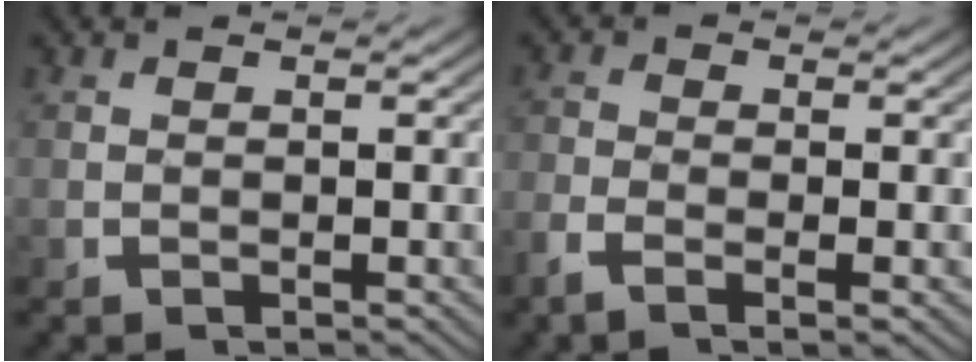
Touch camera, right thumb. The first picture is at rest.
{"total": 2.1, "force": [-1.1, 0.5, 1.8], "torque": [-0.043, -0.005, -0.024]}